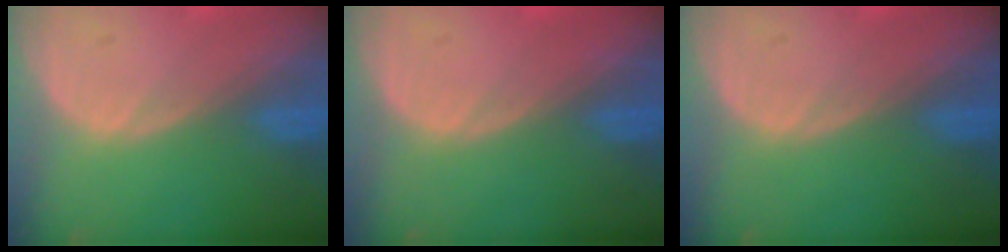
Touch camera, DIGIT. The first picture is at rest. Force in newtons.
{"total": 0.6, "press": 0.0, "slide": 0.6}
{"total": 0.0}